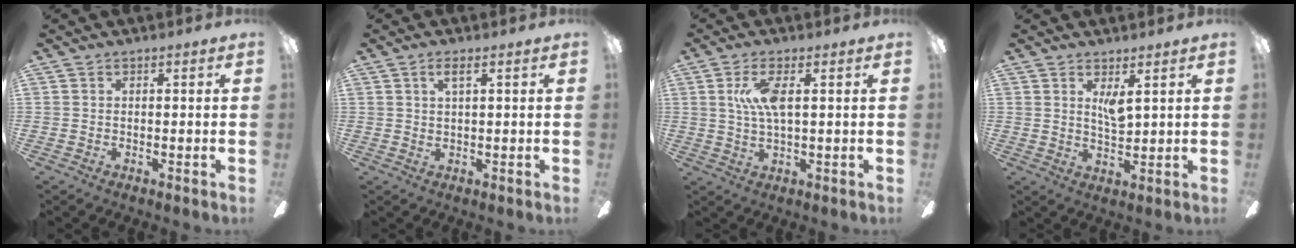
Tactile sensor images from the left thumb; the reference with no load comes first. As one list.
[{"total": 2.4, "force": [1.0, 0.6, 2.1], "torque": [-0.035, -0.001, 0.015]}, {"total": 7.3, "force": [2.0, 2.5, 6.6], "torque": [-0.141, 0.004, 0.031]}, {"total": 4.1, "force": [2.3, 1.0, 3.2], "torque": [-0.063, -0.006, 0.036]}]